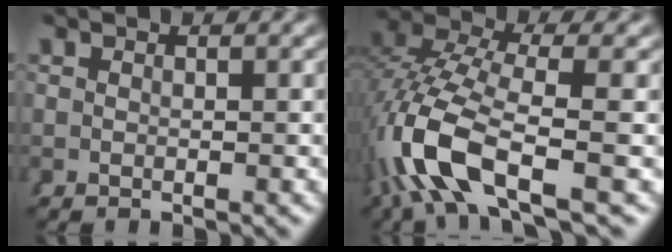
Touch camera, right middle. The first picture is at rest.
{"total": 7.5, "force": [-1.9, 3.8, 6.3], "torque": [-0.164, -0.026, -0.020]}